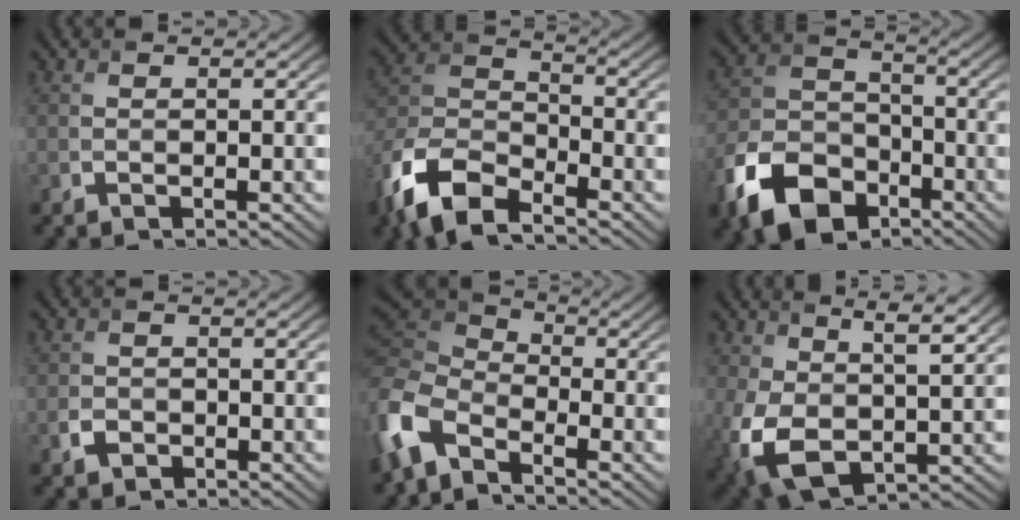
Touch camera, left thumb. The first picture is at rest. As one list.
[{"total": 11.8, "force": [-8.1, 5.2, 6.8], "torque": [-0.148, -0.008, -0.179]}, {"total": 12.2, "force": [-7.0, 7.8, 6.4], "torque": [-0.155, -0.017, -0.149]}, {"total": 2.0, "force": [-1.1, 1.5, 0.8], "torque": [-0.014, -0.003, -0.025]}, {"total": 9.3, "force": [-4.6, 5.3, 6.1], "torque": [-0.166, -0.008, -0.110]}, {"total": 11.3, "force": [1.8, 6.3, 9.2], "torque": [-0.216, -0.018, 0.037]}]